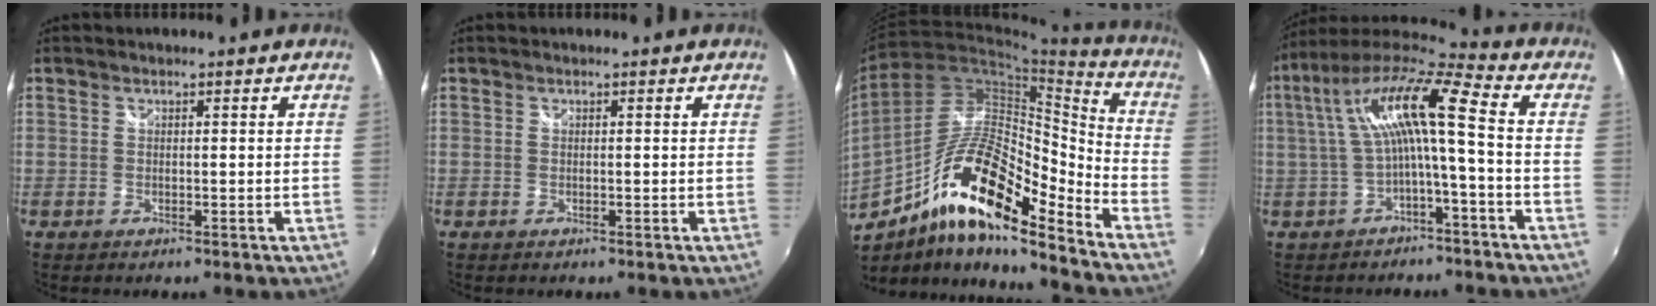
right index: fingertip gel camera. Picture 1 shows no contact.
{"total": 0.0}
{"total": 19.0, "force": [-11.0, 5.0, 14.7], "torque": [-0.263, 0.007, -0.212]}
{"total": 12.5, "force": [-0.3, 1.4, 12.4], "torque": [-0.240, 0.021, -0.006]}